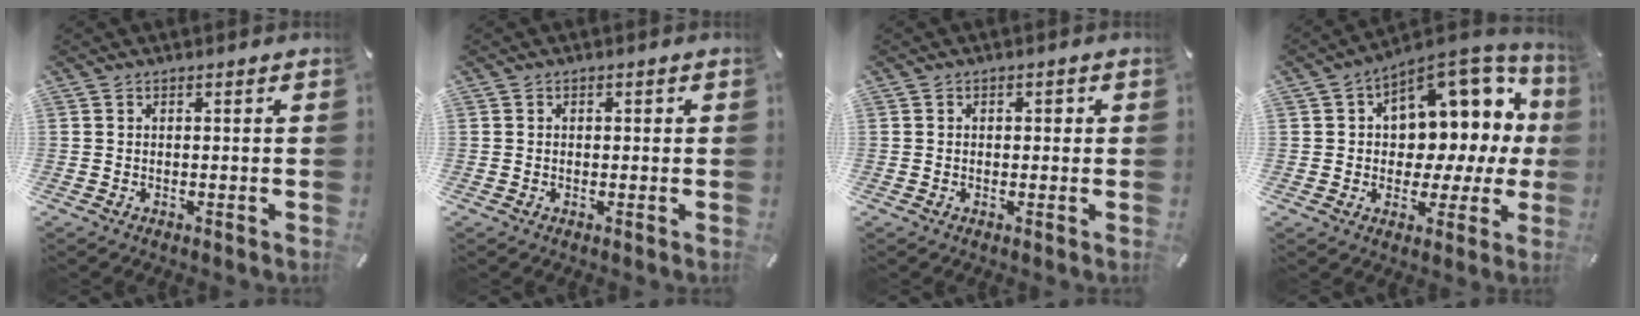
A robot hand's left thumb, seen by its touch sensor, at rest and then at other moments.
{"total": 0.9, "force": [-0.1, 0.7, 0.5], "torque": [-0.010, 0.005, -0.004]}
{"total": 1.5, "force": [0.0, 1.1, 1.0], "torque": [-0.012, 0.005, -0.005]}
{"total": 12.9, "force": [5.7, 8.7, 7.7], "torque": [-0.094, -0.067, 0.100]}